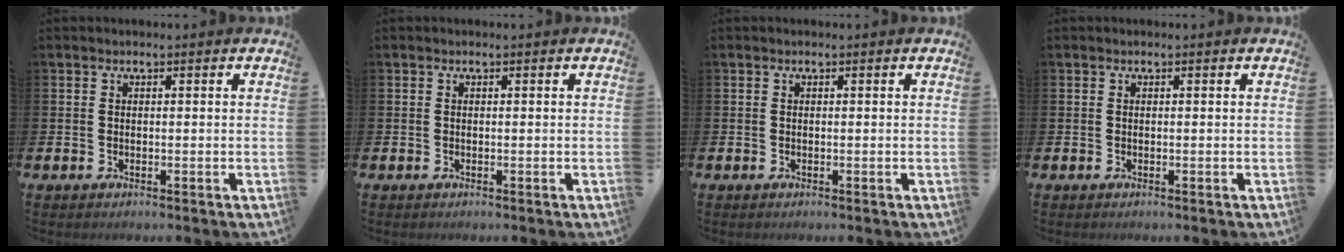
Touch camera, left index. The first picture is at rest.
{"total": 0.0}
{"total": 0.0}
{"total": 0.0}